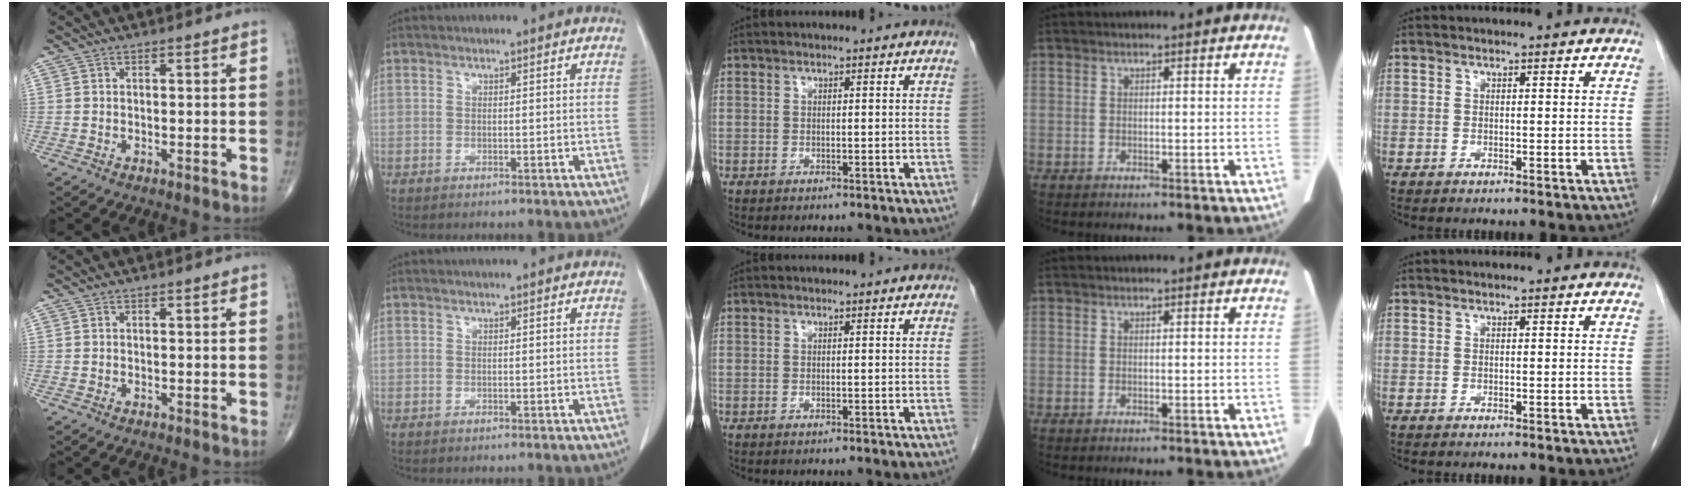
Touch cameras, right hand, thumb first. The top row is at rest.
{}